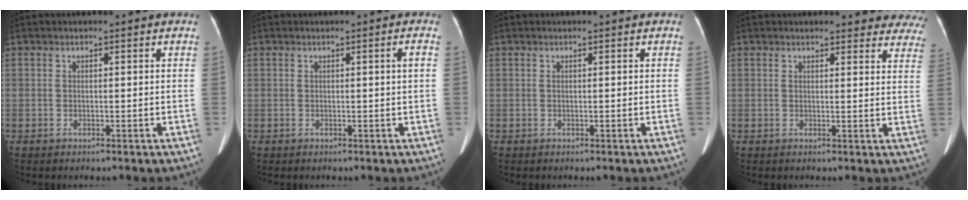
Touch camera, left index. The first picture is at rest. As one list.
[{"total": 1.1, "force": [0.1, -0.3, 1.0], "torque": [-0.014, 0.001, 0.002]}, {"total": 0.0}, {"total": 14.0, "force": [13.1, 3.5, 3.6], "torque": [0.001, -0.033, 0.119]}]